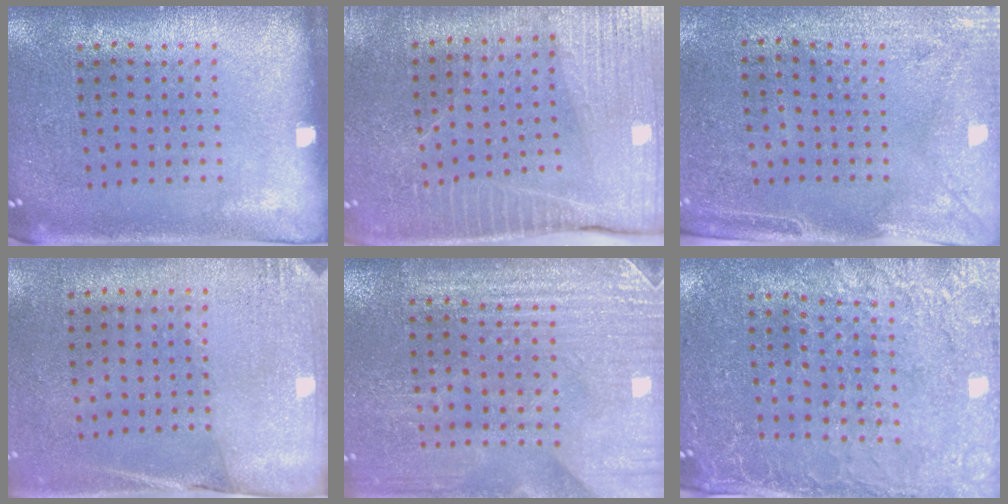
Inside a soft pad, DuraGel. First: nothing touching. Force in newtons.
{"total": 3.5, "press": 3.5, "slide": 0.4}
{"total": 3.0, "press": 2.5, "slide": 1.6}
{"total": 2.7, "press": 2.4, "slide": 1.3}
{"total": 3.3, "press": 3.3, "slide": 0.2}
{"total": 3.1, "press": 2.9, "slide": 0.9}